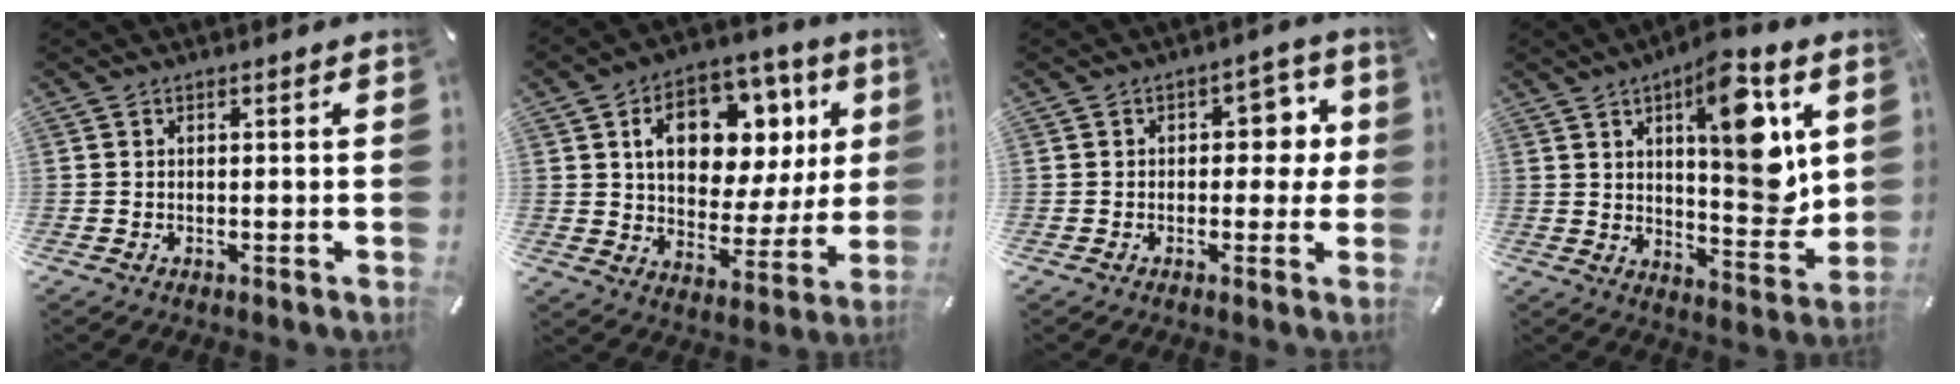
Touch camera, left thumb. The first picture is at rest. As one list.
[{"total": 16.9, "force": [7.2, 11.3, 10.4], "torque": [-0.159, -0.027, 0.125]}, {"total": 6.5, "force": [0.6, 4.6, 4.6], "torque": [-0.045, 0.000, 0.000]}, {"total": 17.1, "force": [6.4, 7.6, 13.9], "torque": [-0.164, -0.041, 0.102]}]